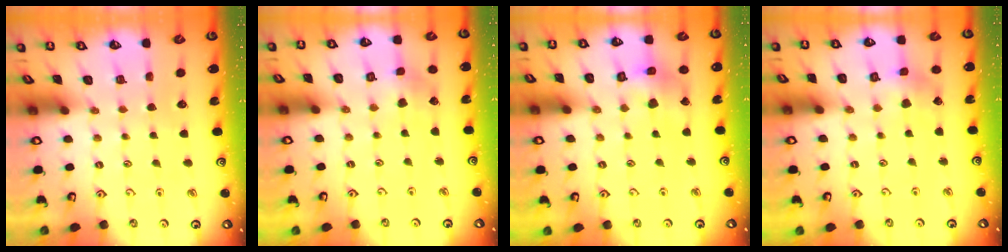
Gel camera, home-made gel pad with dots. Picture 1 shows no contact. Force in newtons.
{"total": 2.8, "press": 2.8, "slide": 0.1}
{"total": 11.9, "press": 11.8, "slide": 1.5}
{"total": 2.5, "press": 2.5, "slide": 0.3}